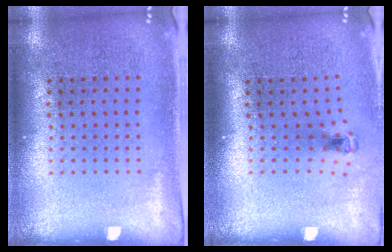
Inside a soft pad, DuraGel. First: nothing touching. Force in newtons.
{"total": 0.8, "press": 0.4, "slide": 0.7}